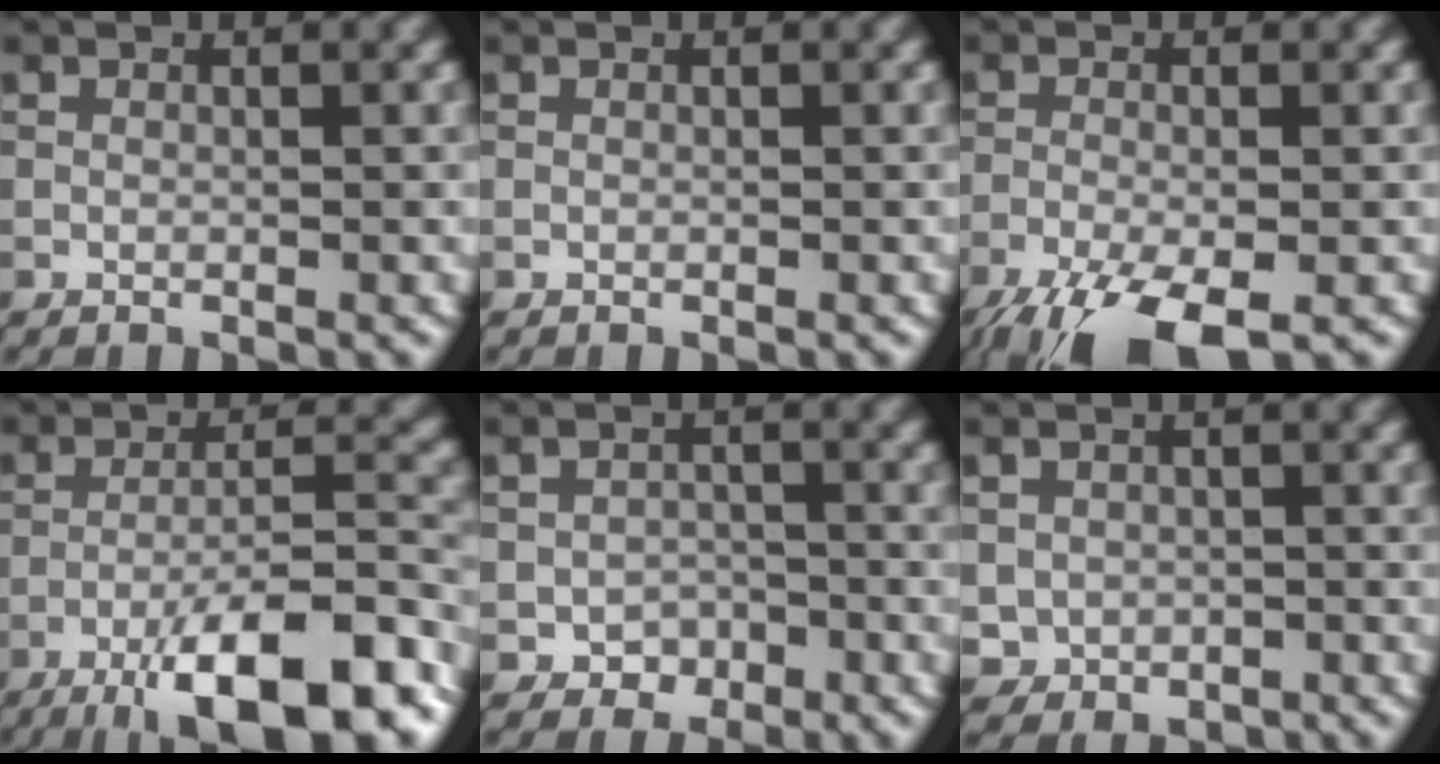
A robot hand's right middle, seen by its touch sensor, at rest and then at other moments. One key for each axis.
{"total": 0.0}
{"total": 7.6, "fx": -5.0, "fy": 2.2, "fz": 5.4, "tx": -0.108, "ty": -0.029, "tz": -0.092}
{"total": 12.7, "fx": -8.1, "fy": 2.8, "fz": 9.4, "tx": -0.146, "ty": 0.006, "tz": -0.129}
{"total": 2.3, "fx": -1.2, "fy": 1.8, "fz": 0.7, "tx": -0.004, "ty": -0.001, "tz": -0.021}
{"total": 2.3, "fx": -0.4, "fy": 2.2, "fz": 0.6, "tx": -0.007, "ty": -0.011, "tz": -0.004}